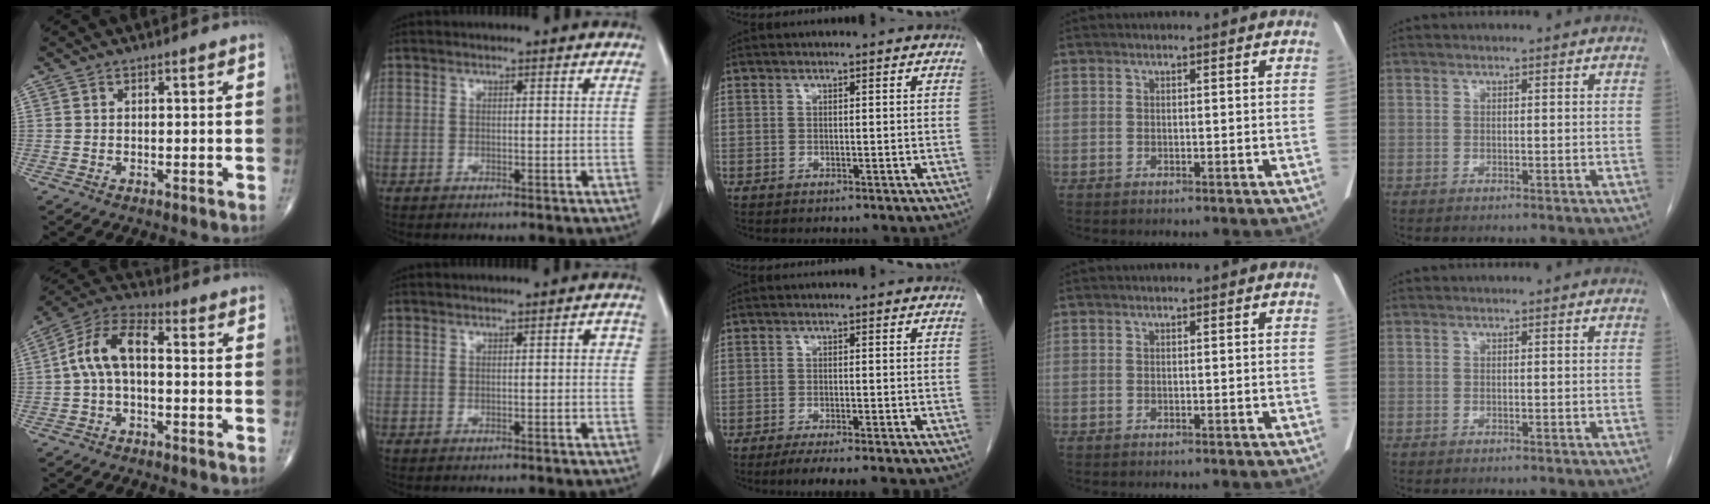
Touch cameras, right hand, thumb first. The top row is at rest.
{"thumb": {"total": 10.0, "force": [-0.2, 5.2, 8.5], "torque": [-0.163, 0.037, -0.013]}, "index": {"total": 1.6, "force": [0.3, 0.6, 1.4], "torque": [-0.013, 0.005, 0.002]}, "middle": {"total": 6.6, "force": [-4.8, 1.0, 4.4], "torque": [-0.053, -0.013, -0.067]}}